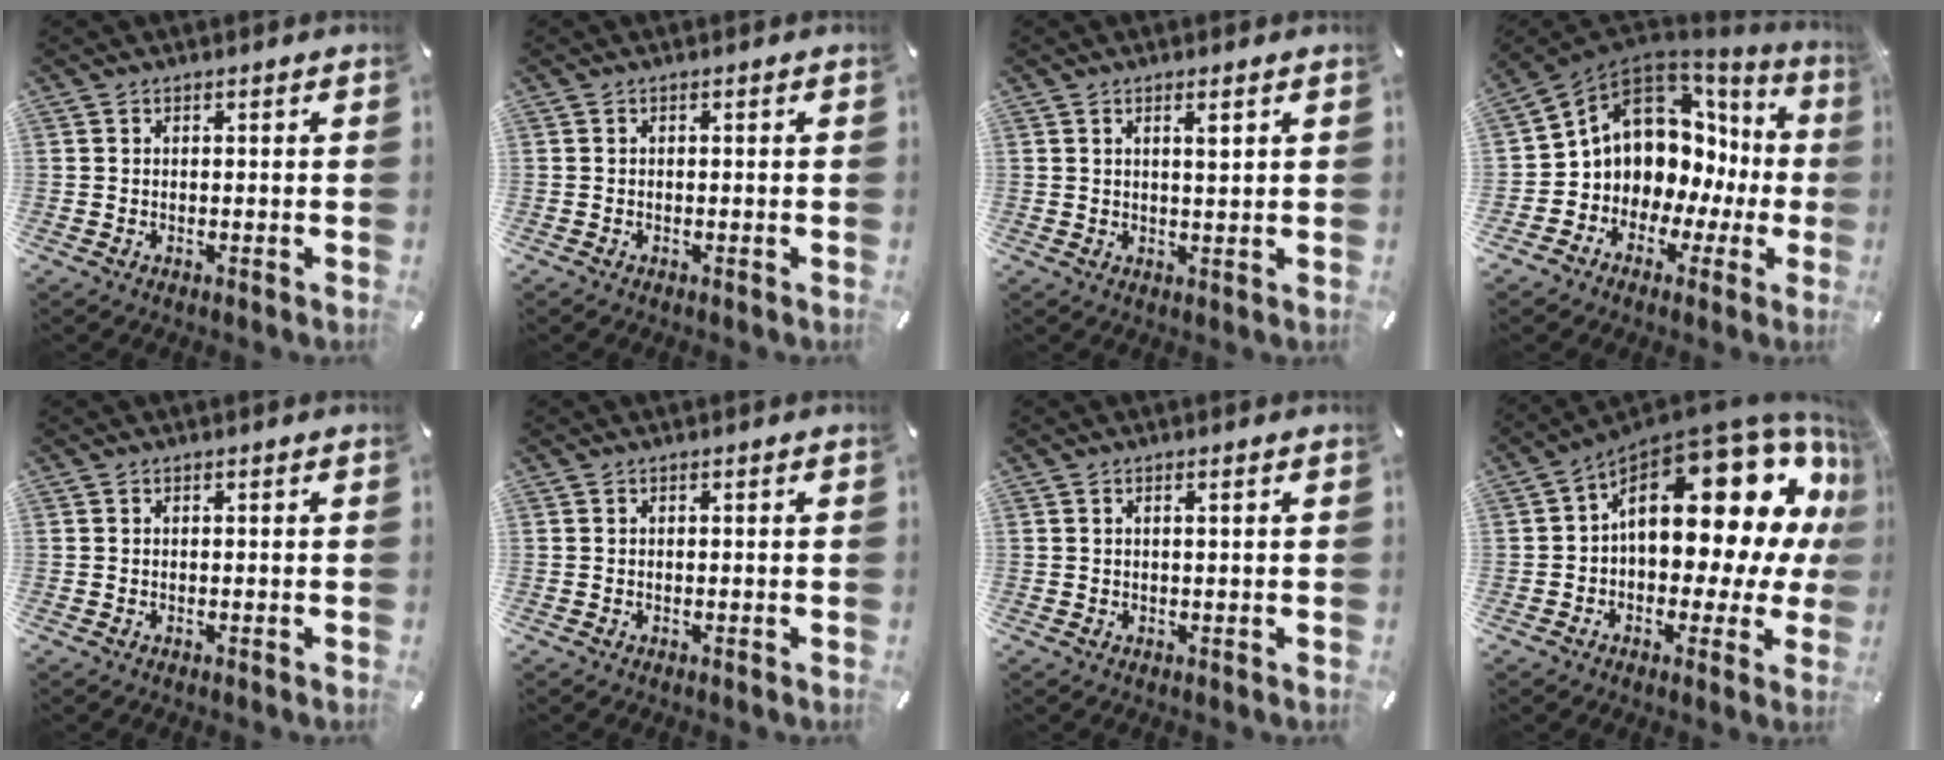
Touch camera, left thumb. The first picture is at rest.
{"total": 0.6, "force": [-0.5, 0.2, 0.4], "torque": [-0.009, -0.001, -0.009]}
{"total": 2.9, "force": [1.1, 0.3, 2.6], "torque": [-0.055, 0.000, 0.017]}
{"total": 10.6, "force": [3.9, 8.8, 4.5], "torque": [-0.081, -0.053, 0.075]}
{"total": 0.0}
{"total": 0.0}
{"total": 1.4, "force": [0.3, 0.1, 1.4], "torque": [-0.026, -0.003, 0.004]}
{"total": 24.3, "force": [7.6, 12.2, 19.6], "torque": [-0.252, -0.072, 0.127]}